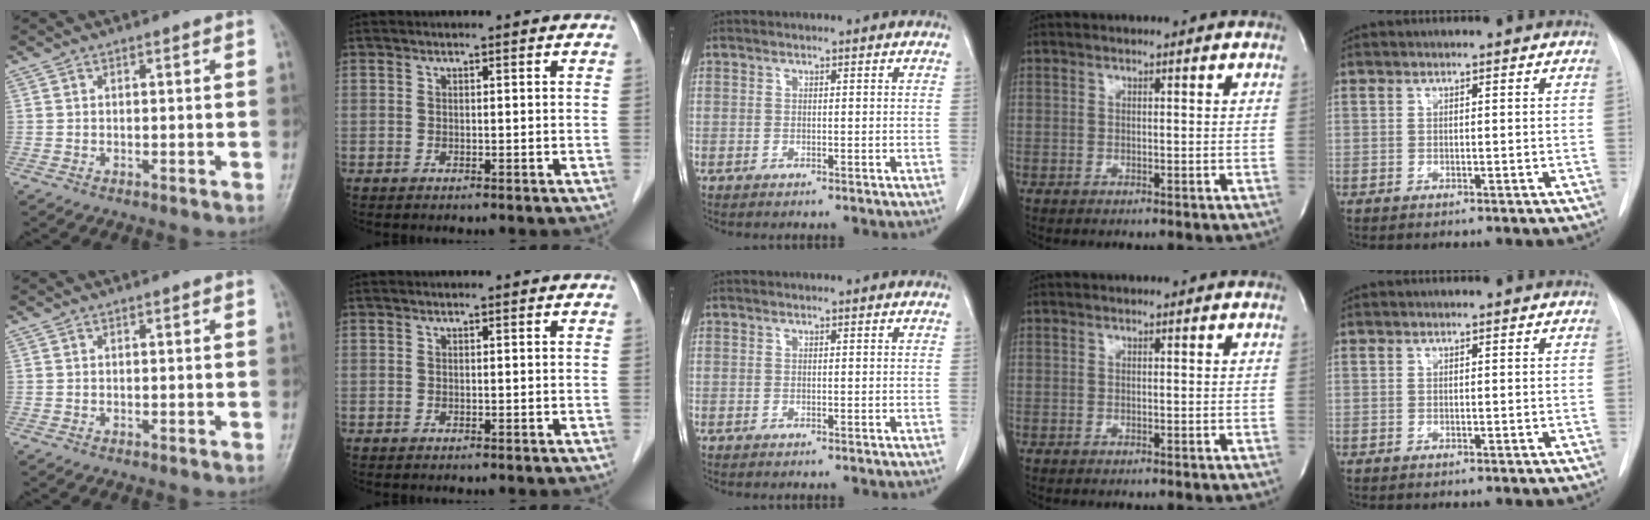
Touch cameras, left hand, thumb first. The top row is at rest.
{}